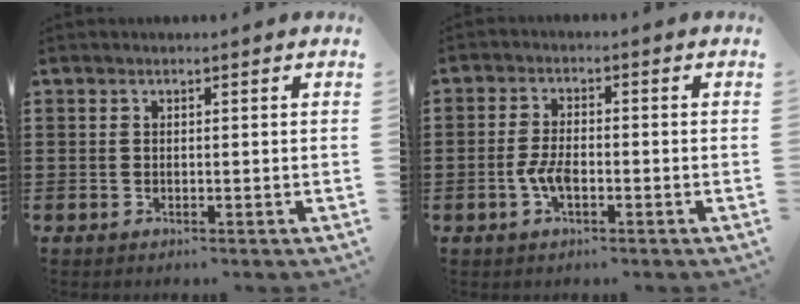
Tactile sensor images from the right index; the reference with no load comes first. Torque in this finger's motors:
{"motor_torque": [1.96, 0.18, 0.37, 0.11]}